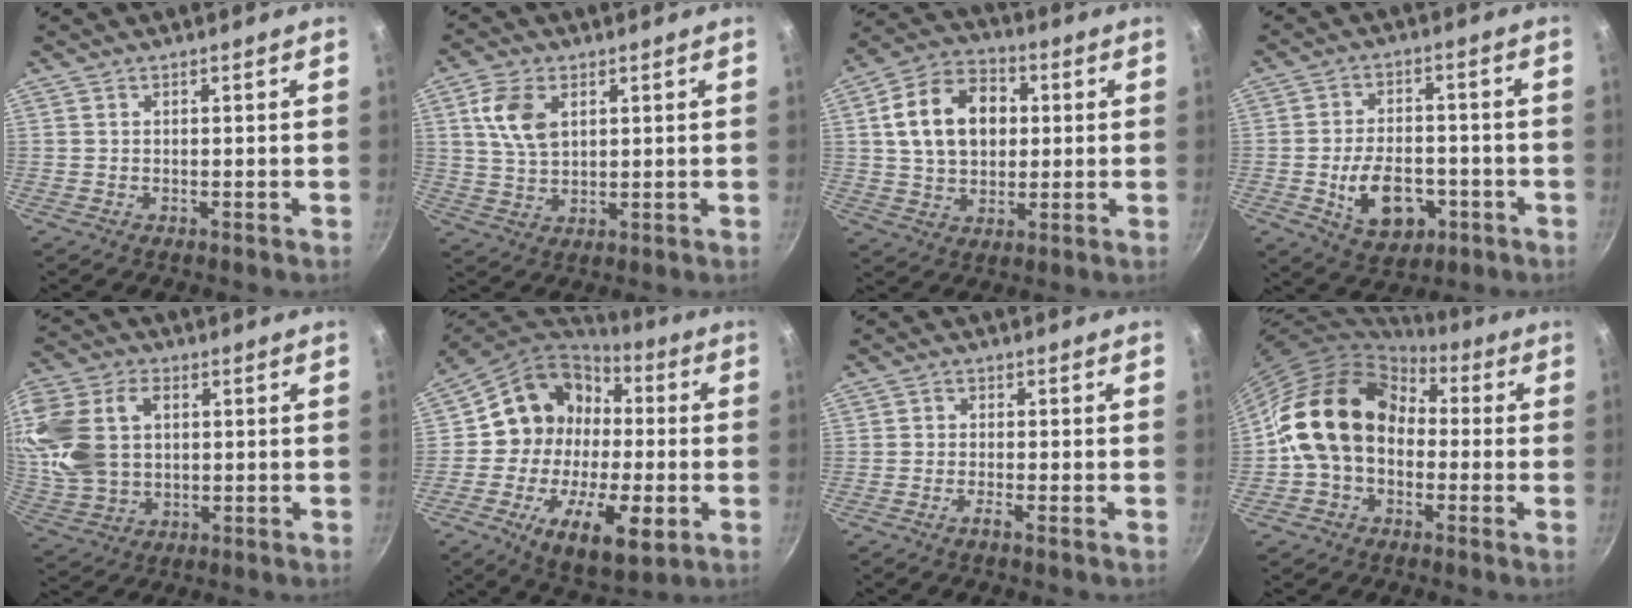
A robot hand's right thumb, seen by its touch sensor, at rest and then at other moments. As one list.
[{"total": 8.2, "force": [2.7, 5.1, 5.8], "torque": [-0.105, -0.008, 0.052]}, {"total": 15.2, "force": [2.6, 11.1, 10.1], "torque": [-0.146, 0.016, 0.036]}, {"total": 11.8, "force": [-3.6, 7.6, 8.3], "torque": [-0.108, 0.016, -0.048]}, {"total": 16.7, "force": [2.9, 11.9, 11.4], "torque": [-0.232, 0.009, 0.060]}, {"total": 21.1, "force": [-3.2, 15.4, 14.0], "torque": [-0.199, 0.035, -0.058]}, {"total": 1.7, "force": [-1.1, 0.2, 1.3], "torque": [-0.029, 0.011, -0.029]}, {"total": 16.2, "force": [0.1, 12.4, 10.3], "torque": [-0.151, 0.045, -0.014]}]